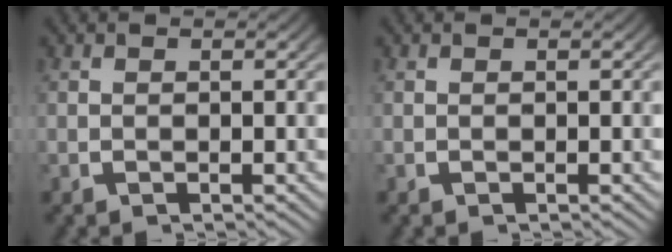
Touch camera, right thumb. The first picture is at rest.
{"total": 0.0}